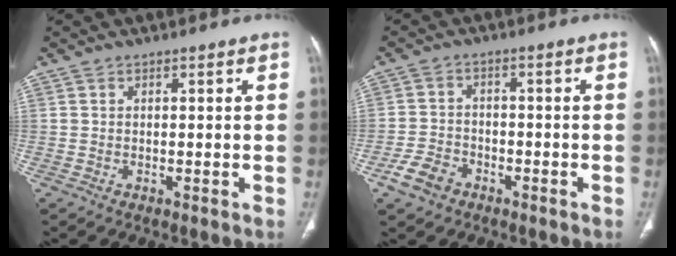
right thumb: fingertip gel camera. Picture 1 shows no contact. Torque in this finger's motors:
{"motor_torque": [2.73, 2.28, 0.03, -0.42, 0.03]}